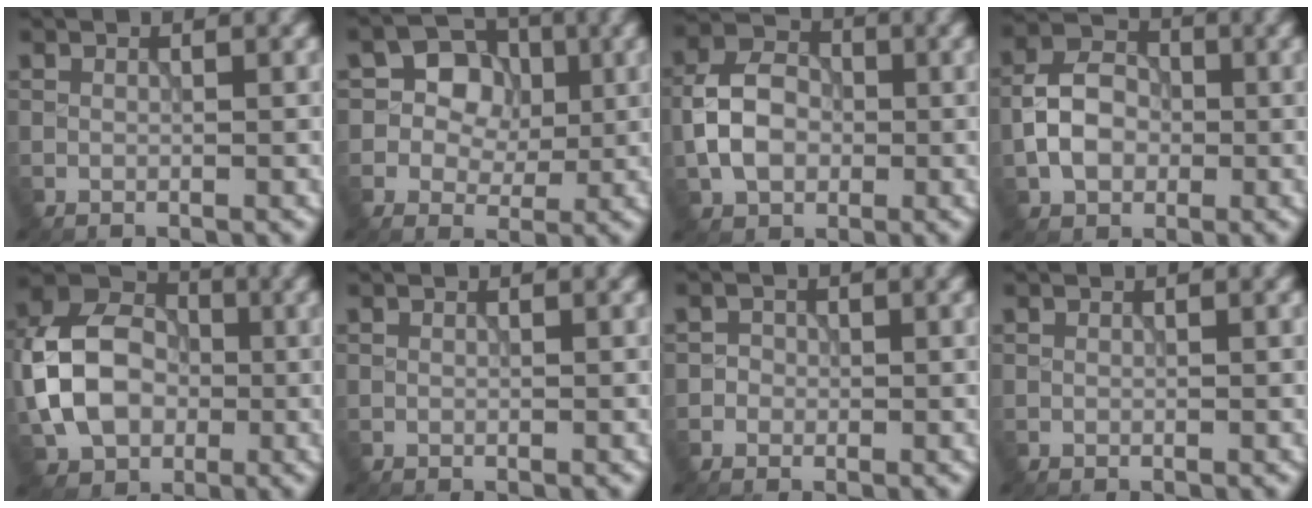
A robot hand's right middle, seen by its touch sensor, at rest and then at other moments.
{"total": 5.0, "force": [0.8, 4.2, 2.6], "torque": [-0.035, 0.009, -0.003]}
{"total": 5.5, "force": [-0.9, 4.1, 3.6], "torque": [-0.071, 0.008, -0.021]}
{"total": 5.0, "force": [-1.0, 3.8, 3.1], "torque": [-0.059, 0.007, -0.021]}
{"total": 9.5, "force": [-1.2, 7.1, 6.1], "torque": [-0.131, 0.009, -0.036]}
{"total": 0.0}
{"total": 1.1, "force": [-0.2, 1.0, 0.1], "torque": [0.009, 0.002, -0.007]}
{"total": 0.0}